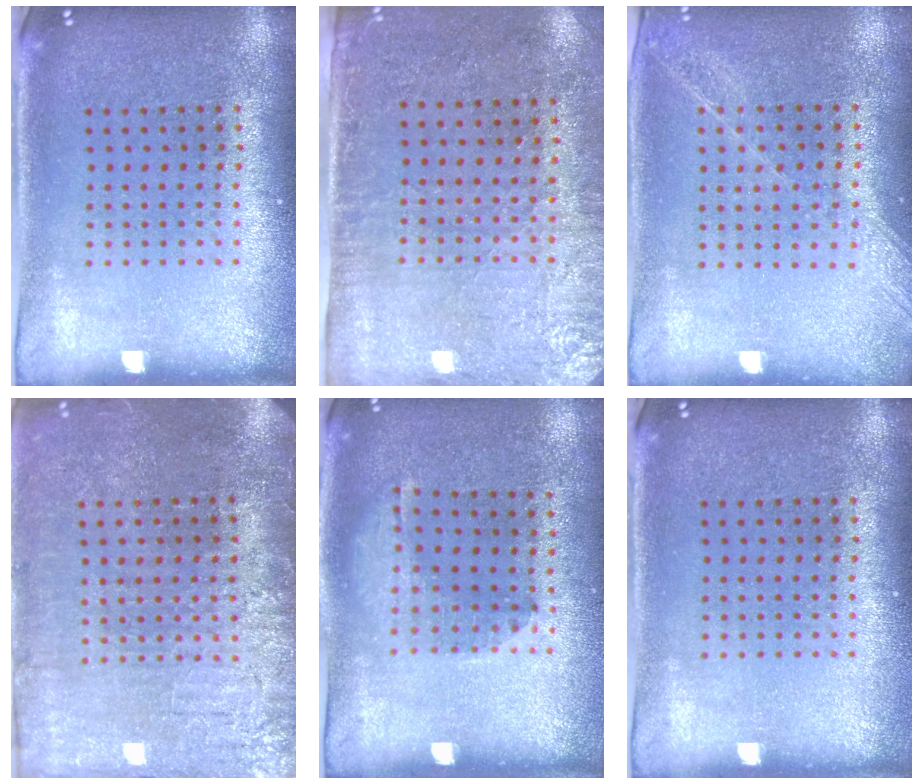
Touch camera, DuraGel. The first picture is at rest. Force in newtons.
{"total": 2.8, "press": 2.4, "slide": 1.4}
{"total": 1.3, "press": 1.3, "slide": 0.4}
{"total": 3.9, "press": 3.6, "slide": 1.5}
{"total": 1.3, "press": 0.8, "slide": 1.0}
{"total": 0.0}